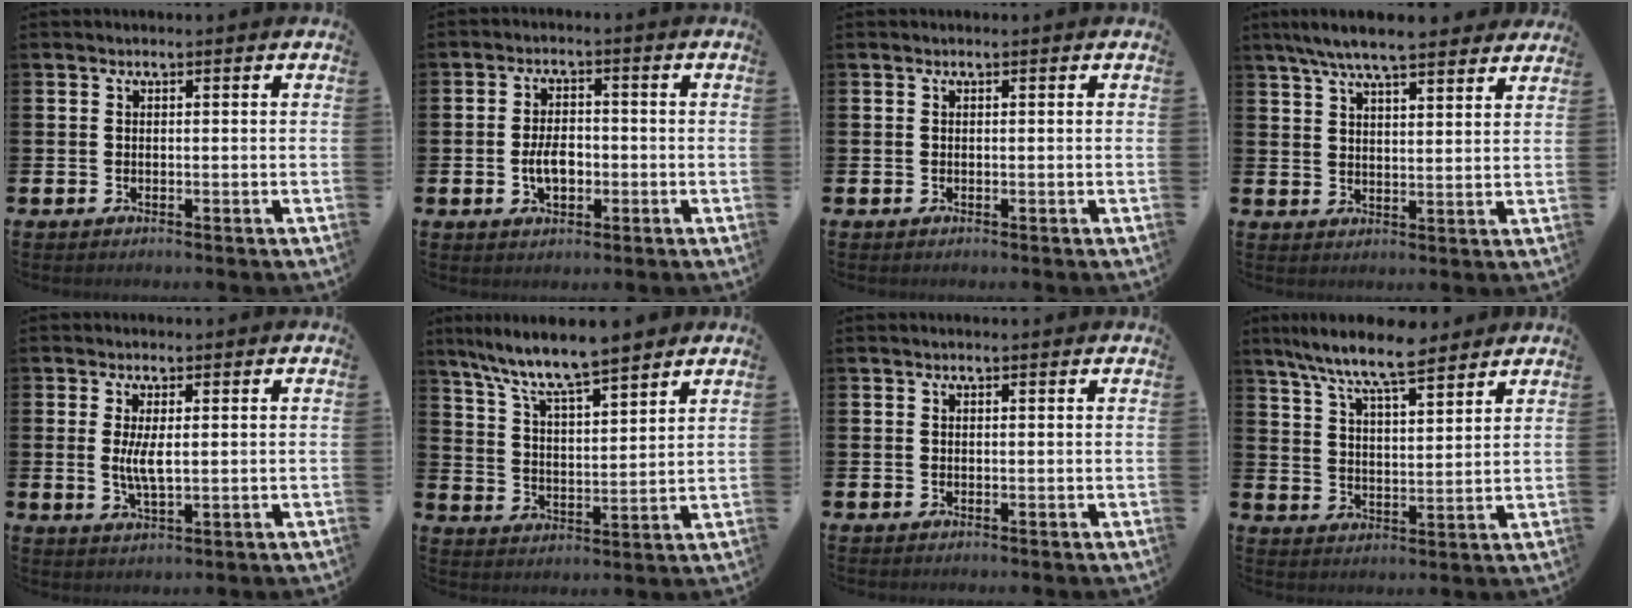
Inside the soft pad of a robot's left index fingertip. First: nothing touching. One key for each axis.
{"total": 4.1, "fx": -0.8, "fy": 2.5, "fz": 3.2, "tx": -0.044, "ty": 0.000, "tz": -0.019}
{"total": 0.0}
{"total": 7.1, "fx": 6.5, "fy": 0.9, "fz": 2.7, "tx": -0.069, "ty": -0.022, "tz": 0.119}
{"total": 3.4, "fx": 0.6, "fy": 1.1, "fz": 3.2, "tx": -0.055, "ty": 0.000, "tz": 0.007}
{"total": 8.5, "fx": 7.8, "fy": 0.6, "fz": 3.2, "tx": -0.096, "ty": -0.049, "tz": 0.139}
{"total": 0.0}
{"total": 8.8, "fx": 7.9, "fy": 1.1, "fz": 3.6, "tx": -0.086, "ty": -0.039, "tz": 0.139}